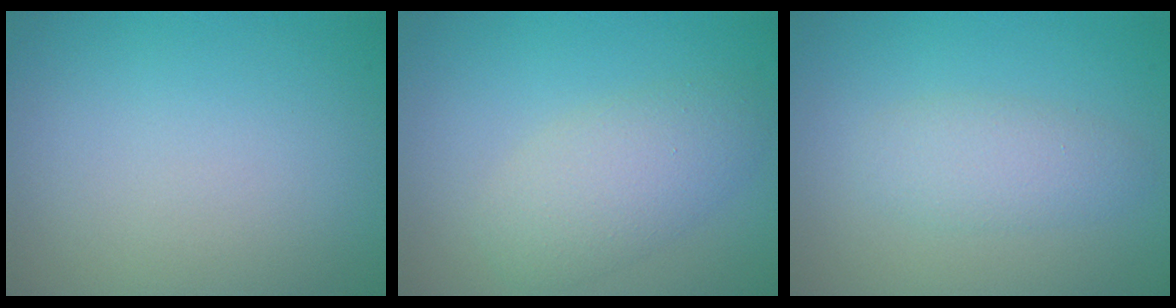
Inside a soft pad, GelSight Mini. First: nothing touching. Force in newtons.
{"total": 3.8, "press": 3.8, "slide": 0.1}
{"total": 2.4, "press": 2.4, "slide": 0.0}